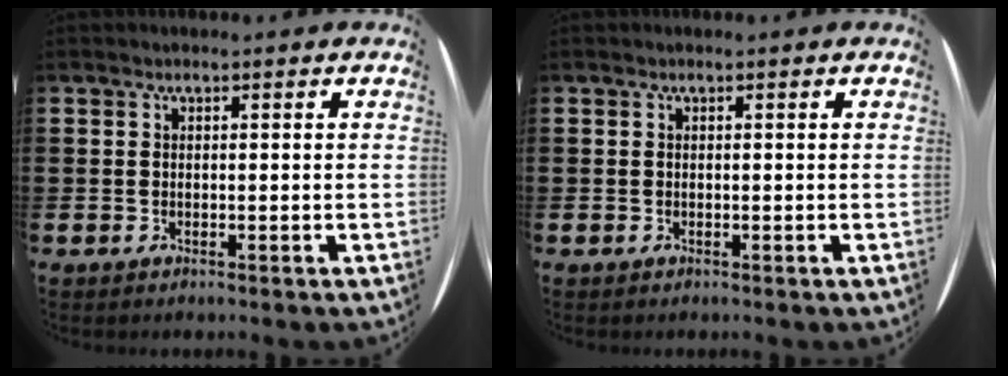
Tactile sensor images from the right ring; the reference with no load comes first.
{"total": 0.0}